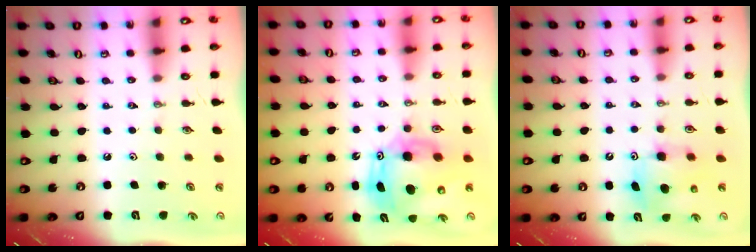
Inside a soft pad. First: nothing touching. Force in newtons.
{"total": 12.8, "press": 12.7, "slide": 1.7}
{"total": 7.7, "press": 7.7, "slide": 0.3}